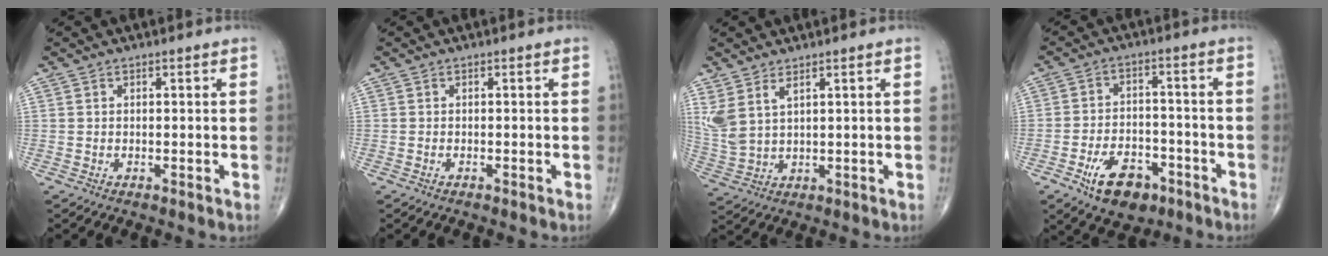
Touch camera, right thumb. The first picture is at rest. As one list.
[{"total": 0.0}, {"total": 6.7, "force": [3.5, 2.8, 5.0], "torque": [-0.122, -0.011, 0.083]}, {"total": 10.7, "force": [-5.9, 6.2, 6.6], "torque": [-0.087, 0.031, -0.091]}]